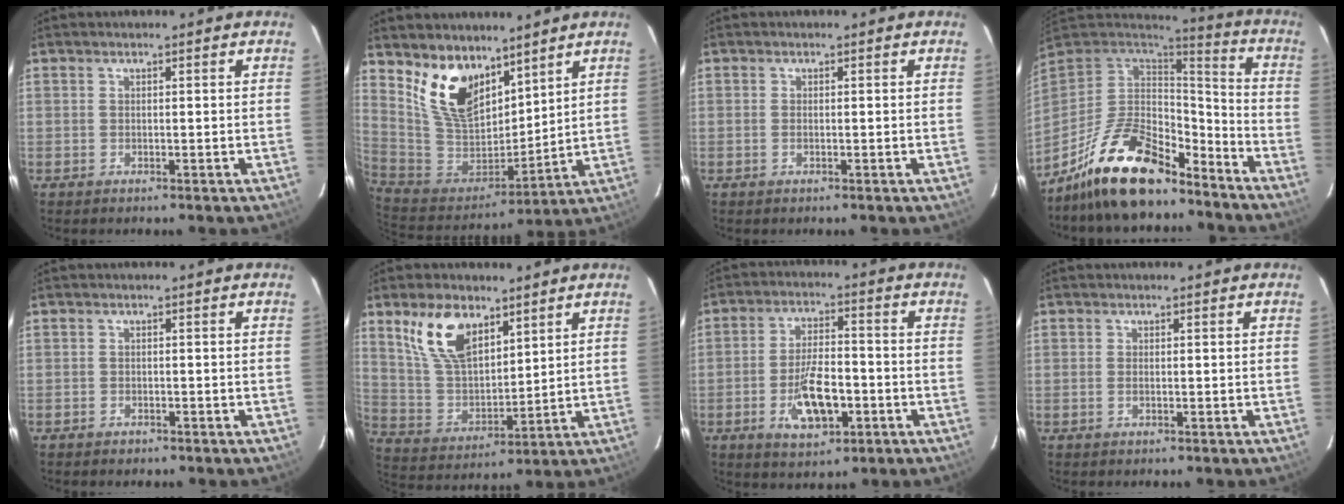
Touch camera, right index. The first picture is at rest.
{"total": 15.9, "force": [10.3, 8.8, 8.4], "torque": [-0.176, 0.006, 0.212]}
{"total": 0.7, "force": [-0.2, 0.3, 0.6], "torque": [-0.012, 0.001, -0.006]}
{"total": 19.6, "force": [-14.2, 7.6, 11.1], "torque": [-0.222, -0.002, -0.240]}
{"total": 1.3, "force": [-1.0, 0.9, 0.1], "torque": [-0.005, 0.004, -0.015]}
{"total": 13.4, "force": [7.9, 7.1, 8.2], "torque": [-0.162, 0.014, 0.164]}
{"total": 10.3, "force": [-3.7, 5.0, 8.2], "torque": [-0.158, 0.006, -0.052]}
{"total": 0.8, "force": [-0.3, 0.3, 0.7], "torque": [-0.016, 0.001, -0.007]}